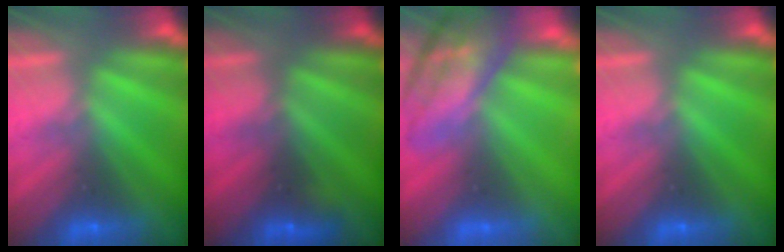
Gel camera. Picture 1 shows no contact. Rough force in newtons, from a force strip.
{"total": 1.5}
{"total": 7.1}
{"total": 0.0}